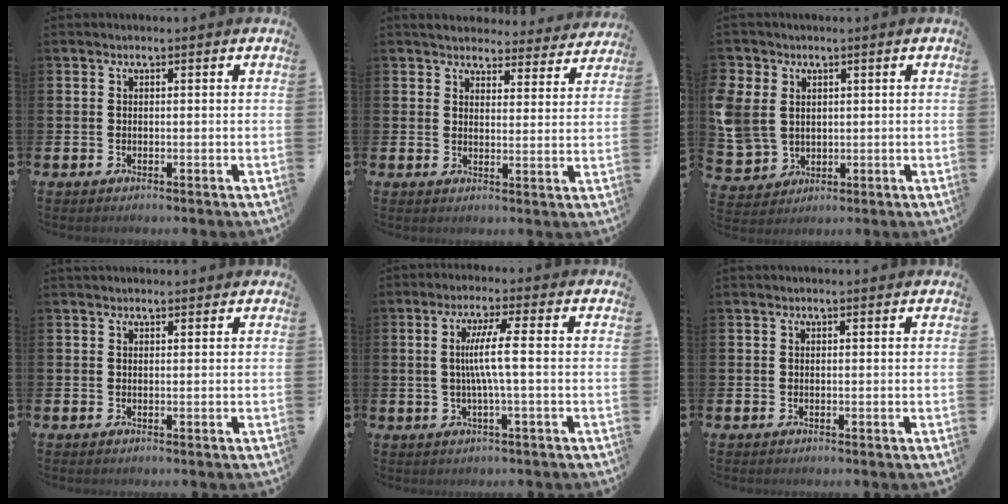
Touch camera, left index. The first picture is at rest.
{"total": 4.8, "force": [4.6, 1.2, 0.4], "torque": [-0.016, -0.034, 0.081]}
{"total": 6.0, "force": [2.8, 5.0, 1.7], "torque": [-0.068, 0.005, 0.055]}
{"total": 1.0, "force": [1.0, 0.3, 0.1], "torque": [0.005, 0.000, 0.017]}
{"total": 5.6, "force": [0.4, -0.2, 5.6], "torque": [-0.107, -0.001, 0.001]}
{"total": 0.0}